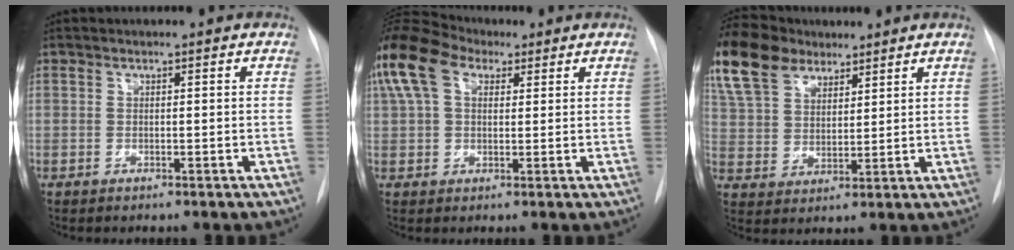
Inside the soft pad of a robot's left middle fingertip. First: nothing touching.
{"total": 13.3, "force": [6.6, 8.0, 8.4], "torque": [-0.208, 0.059, 0.123]}
{"total": 15.6, "force": [11.2, 8.4, 6.9], "torque": [-0.171, 0.042, 0.213]}